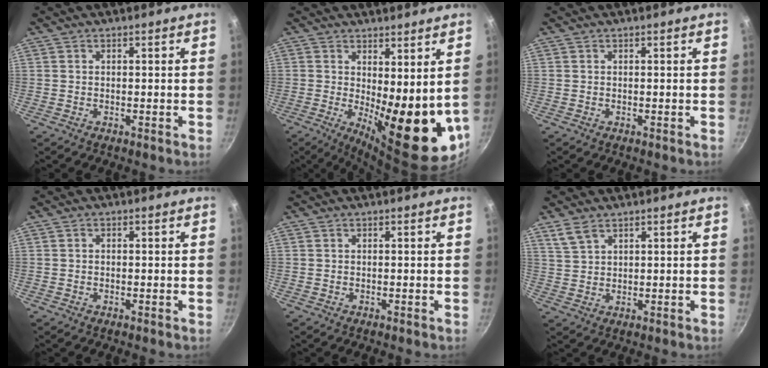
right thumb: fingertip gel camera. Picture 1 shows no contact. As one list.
[{"total": 14.9, "force": [1.3, 5.4, 13.8], "torque": [-0.159, -0.038, 0.032]}, {"total": 0.0}, {"total": 0.6, "force": [0.0, 0.5, 0.3], "torque": [-0.005, 0.004, 0.000]}, {"total": 0.0}, {"total": 3.8, "force": [2.7, 1.9, 1.9], "torque": [-0.035, -0.008, 0.059]}]